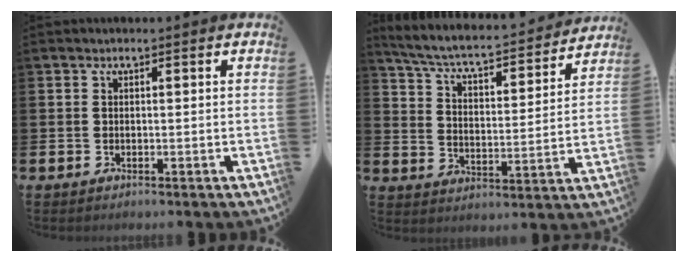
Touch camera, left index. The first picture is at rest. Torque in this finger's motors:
{"motor_torque": [1.07, -1.07, 0.24, 0.05]}